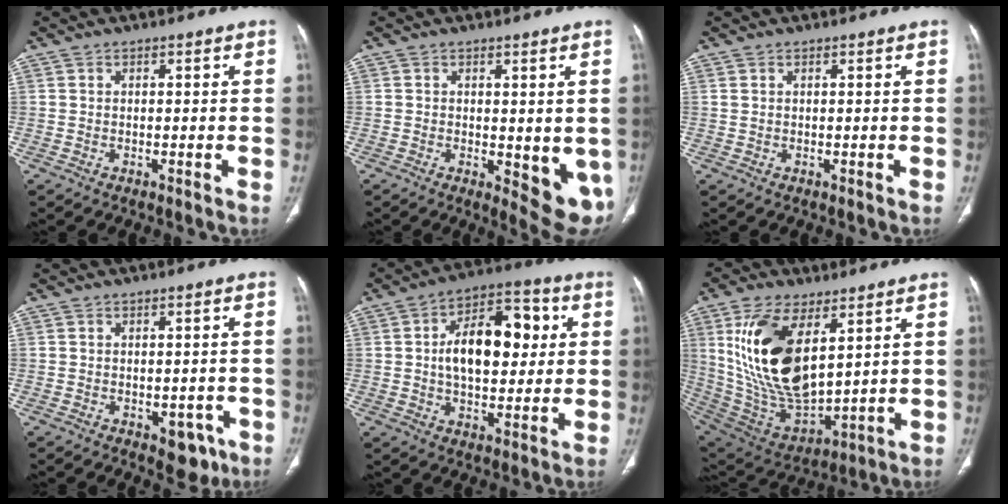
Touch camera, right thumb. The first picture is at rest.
{"total": 8.3, "force": [-1.0, 3.6, 7.5], "torque": [-0.078, -0.020, -0.006]}
{"total": 0.5, "force": [0.3, 0.2, 0.4], "torque": [-0.009, 0.007, 0.009]}
{"total": 4.9, "force": [-2.3, 3.0, 3.0], "torque": [-0.013, 0.011, -0.023]}
{"total": 16.3, "force": [2.4, 9.4, 13.2], "torque": [-0.175, 0.018, 0.033]}
{"total": 21.4, "force": [7.0, 10.6, 17.2], "torque": [-0.321, -0.032, 0.149]}